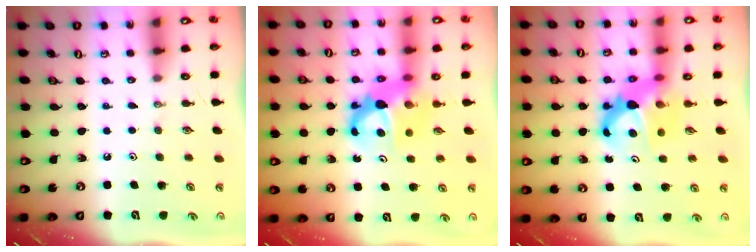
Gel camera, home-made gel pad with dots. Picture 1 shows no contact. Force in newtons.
{"total": 9.3, "press": 9.3, "slide": 0.6}
{"total": 7.7, "press": 7.7, "slide": 0.5}